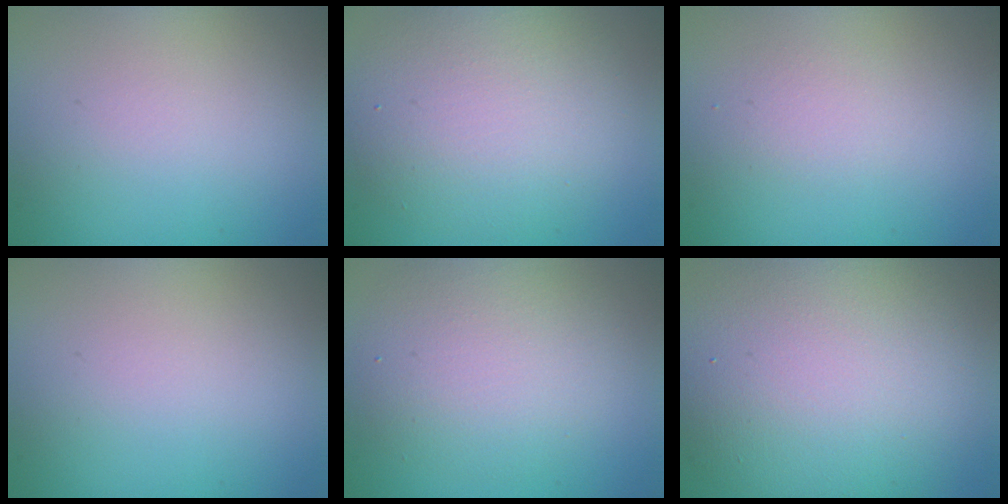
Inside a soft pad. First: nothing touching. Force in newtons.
{"total": 6.4, "press": 6.4, "slide": 0.3}
{"total": 1.1, "press": 1.1, "slide": 0.1}
{"total": 0.0}
{"total": 4.6, "press": 4.5, "slide": 0.1}
{"total": 11.8, "press": 11.8, "slide": 0.7}